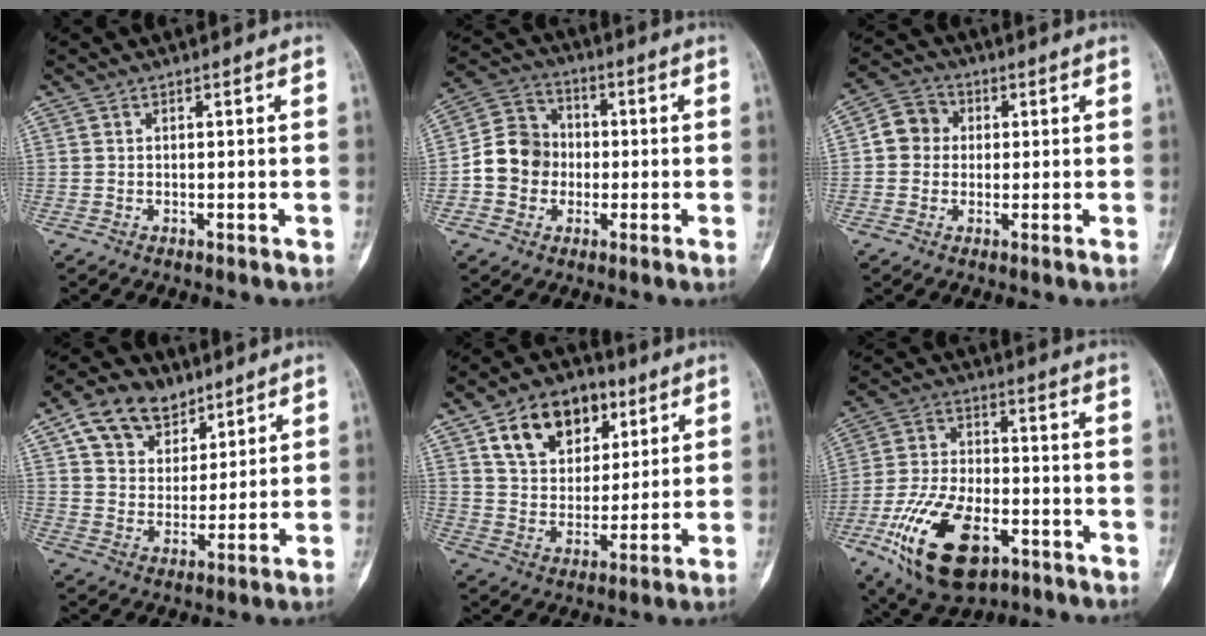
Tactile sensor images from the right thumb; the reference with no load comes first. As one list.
[{"total": 9.9, "force": [-1.4, 9.0, 4.0], "torque": [-0.048, 0.033, -0.037]}, {"total": 3.4, "force": [0.1, 3.2, 1.2], "torque": [-0.005, 0.012, -0.007]}, {"total": 12.4, "force": [7.3, 8.5, 5.3], "torque": [-0.061, -0.020, 0.130]}, {"total": 15.6, "force": [7.5, 10.5, 8.7], "torque": [-0.106, -0.017, 0.131]}, {"total": 19.3, "force": [-8.7, 10.1, 13.9], "torque": [-0.252, 0.032, -0.144]}]